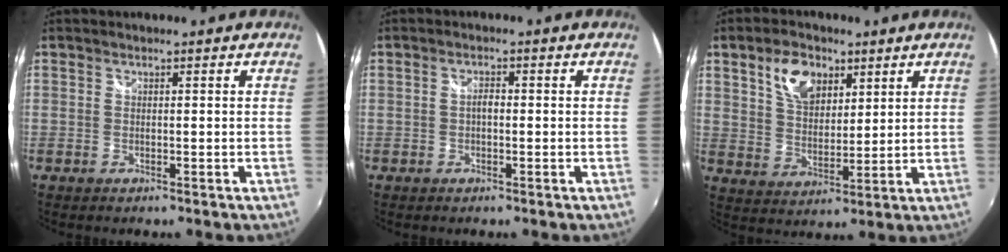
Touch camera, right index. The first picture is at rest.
{"total": 1.5, "force": [-0.2, 0.8, 1.3], "torque": [-0.024, 0.005, -0.006]}
{"total": 9.1, "force": [4.7, 5.5, 5.6], "torque": [-0.102, 0.015, 0.085]}